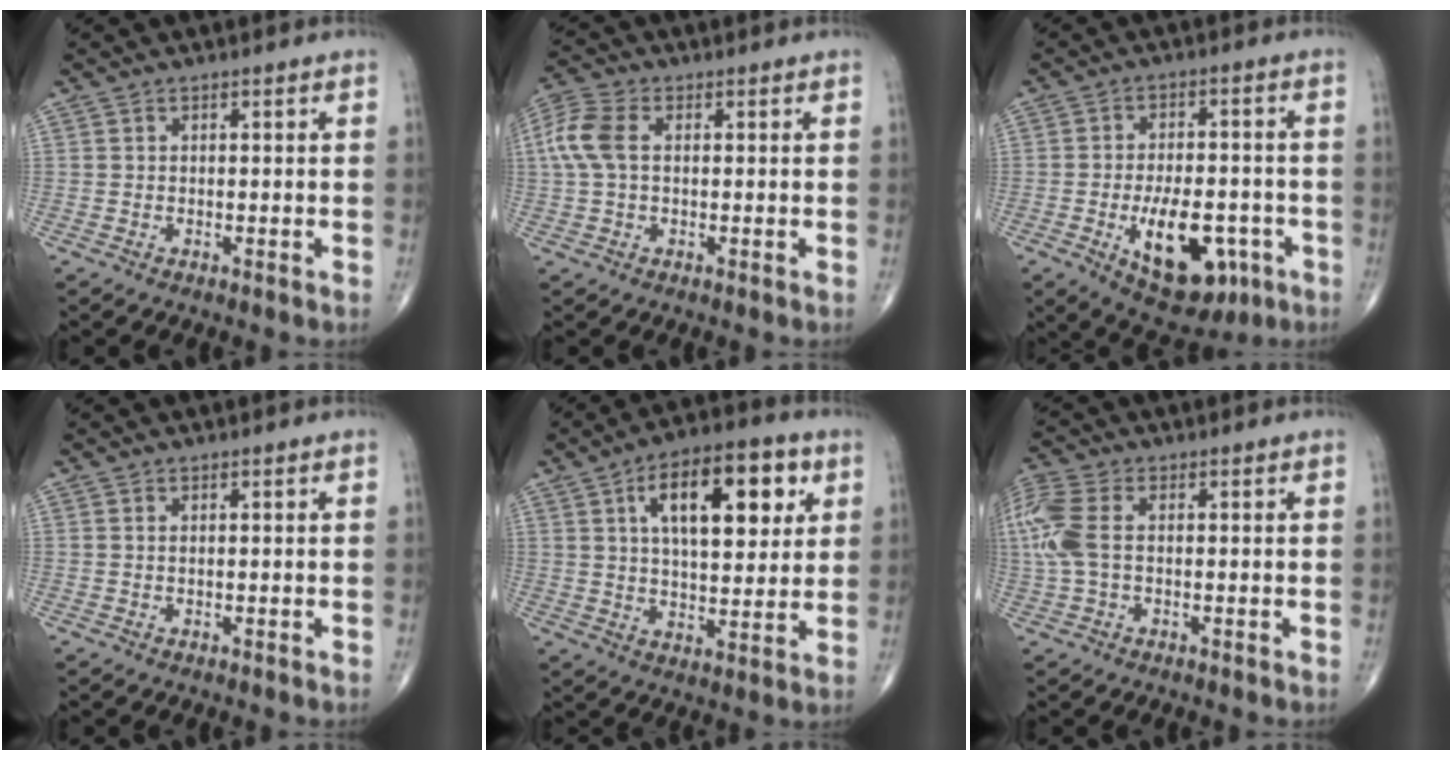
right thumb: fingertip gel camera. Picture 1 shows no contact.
{"total": 7.5, "force": [0.9, 4.6, 5.9], "torque": [-0.156, 0.023, 0.016]}
{"total": 14.8, "force": [-5.2, 7.7, 11.5], "torque": [-0.152, 0.017, -0.066]}
{"total": 0.0}
{"total": 17.3, "force": [6.1, 7.9, 14.2], "torque": [-0.182, -0.007, 0.091]}
{"total": 9.5, "force": [0.9, 5.5, 7.6], "torque": [-0.215, 0.020, 0.019]}